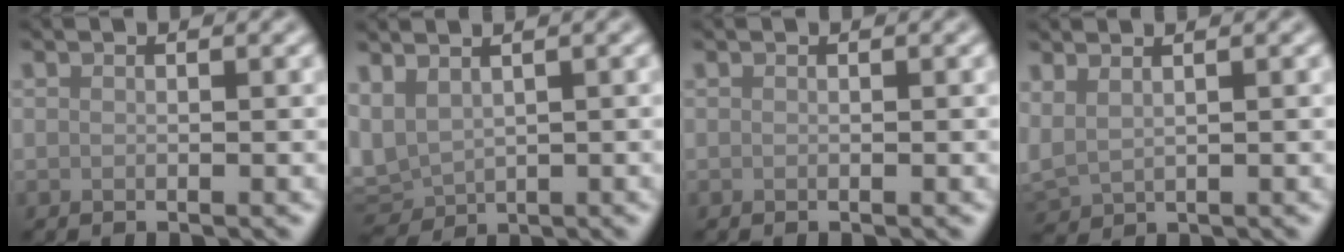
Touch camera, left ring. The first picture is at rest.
{"total": 3.9, "force": [0.8, 2.6, 2.7], "torque": [-0.062, 0.002, 0.019]}
{"total": 0.0}
{"total": 2.1, "force": [1.5, 0.8, 1.1], "torque": [-0.037, 0.005, 0.037]}